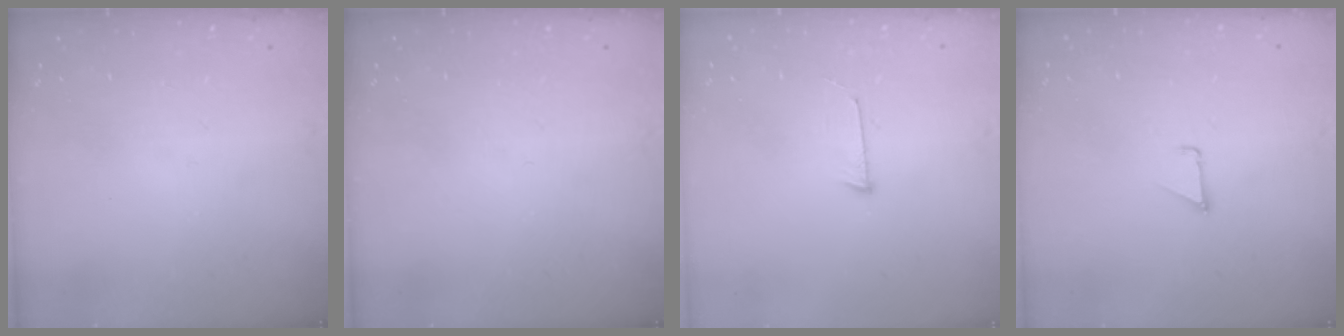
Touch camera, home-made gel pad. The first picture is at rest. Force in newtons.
{"total": 0.0}
{"total": 3.3, "press": 3.3, "slide": 0.3}
{"total": 0.9, "press": 0.9, "slide": 0.1}